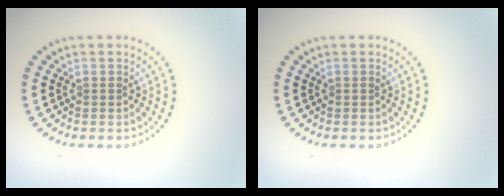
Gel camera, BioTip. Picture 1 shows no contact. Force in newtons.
{"total": 0.0}